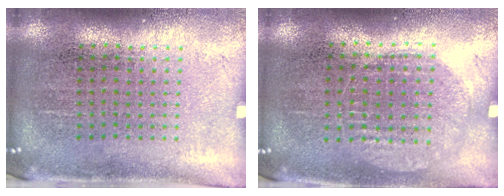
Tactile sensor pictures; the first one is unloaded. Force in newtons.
{"total": 0.9, "press": 0.8, "slide": 0.4}